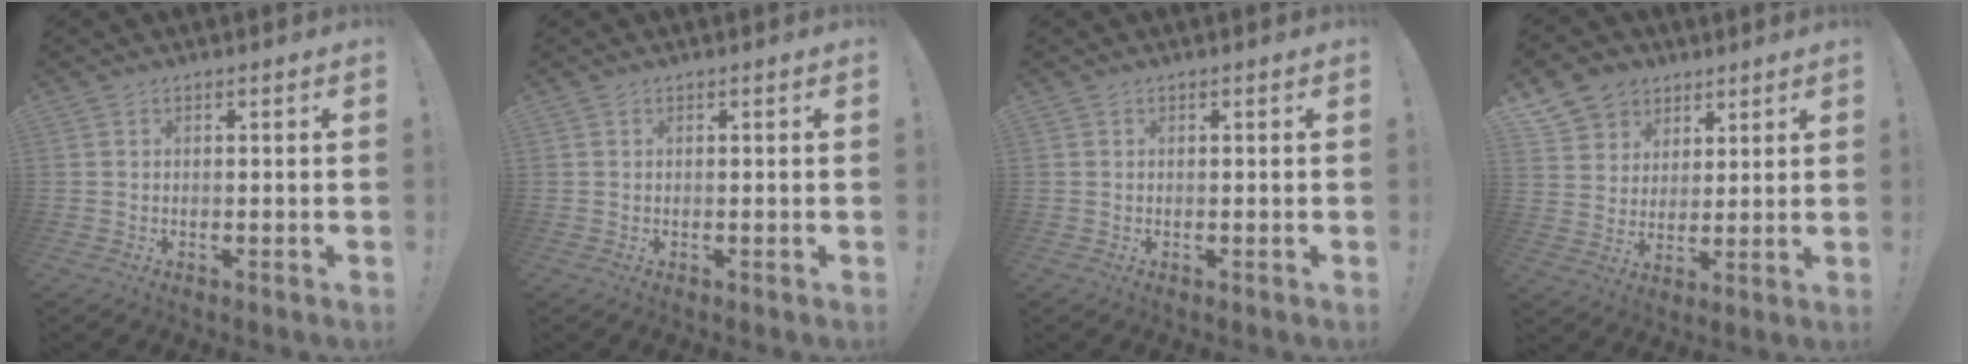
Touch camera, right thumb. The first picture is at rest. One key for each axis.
{"total": 0.0}
{"total": 0.0}
{"total": 9.0, "fx": 4.9, "fy": 7.4, "fz": 1.4, "tx": -0.025, "ty": -0.033, "tz": 0.101}